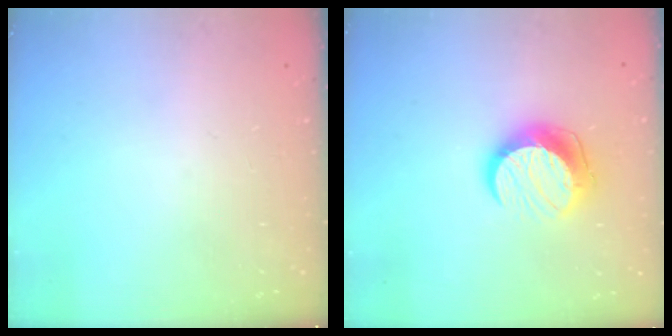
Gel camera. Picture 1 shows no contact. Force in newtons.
{"total": 11.1, "press": 11.1, "slide": 0.4}